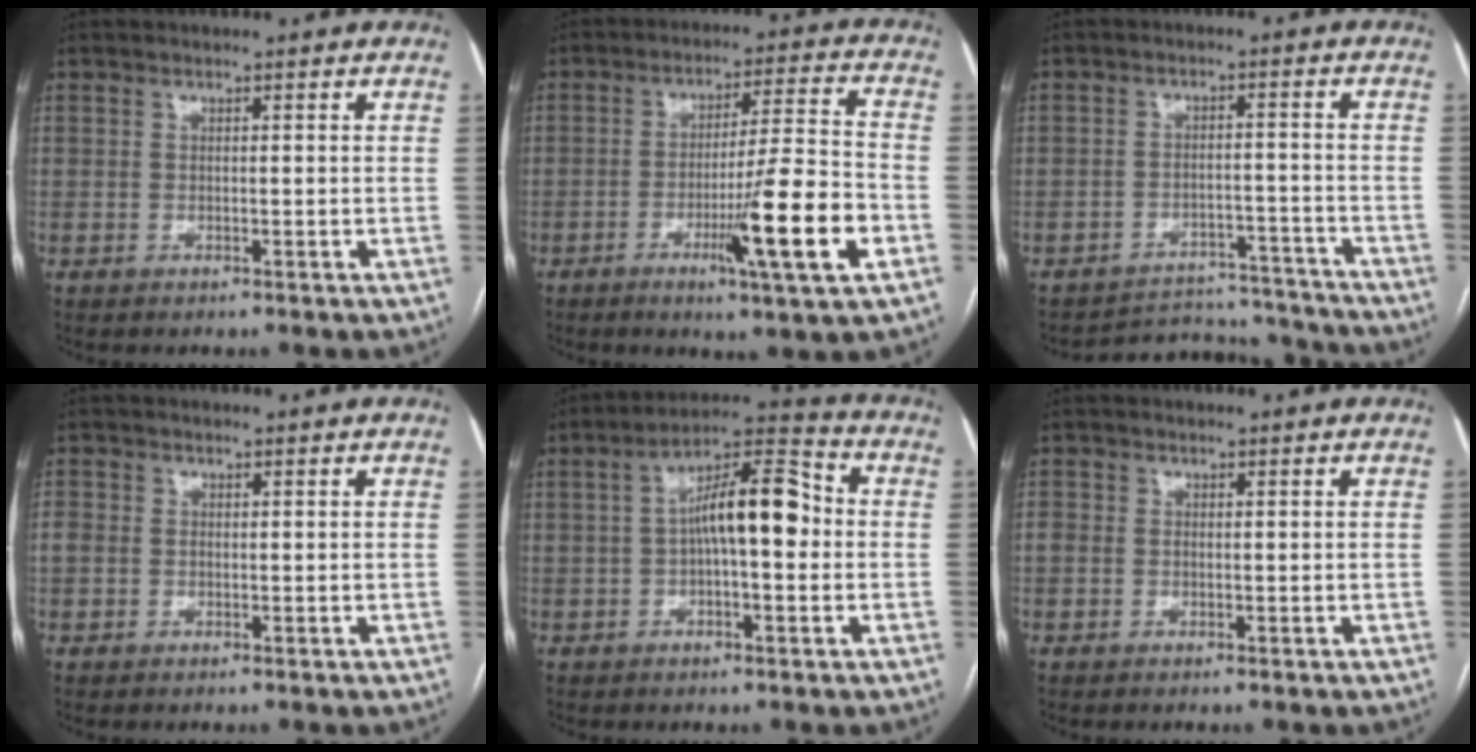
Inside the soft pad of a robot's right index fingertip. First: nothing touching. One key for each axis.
{"total": 13.4, "fx": -4.9, "fy": -0.4, "fz": 12.5, "tx": -0.197, "ty": -0.012, "tz": -0.077}
{"total": 10.2, "fx": -9.9, "fy": 2.2, "fz": -1.2, "tx": 0.029, "ty": 0.035, "tz": -0.131}
{"total": 1.9, "fx": -0.2, "fy": 1.7, "fz": 0.9, "tx": -0.029, "ty": 0.013, "tz": -0.002}
{"total": 10.7, "fx": 0.0, "fy": 3.1, "fz": 10.3, "tx": -0.177, "ty": 0.038, "tz": -0.002}
{"total": 1.6, "fx": -0.3, "fy": 1.3, "fz": 0.8, "tx": -0.020, "ty": 0.008, "tz": -0.007}